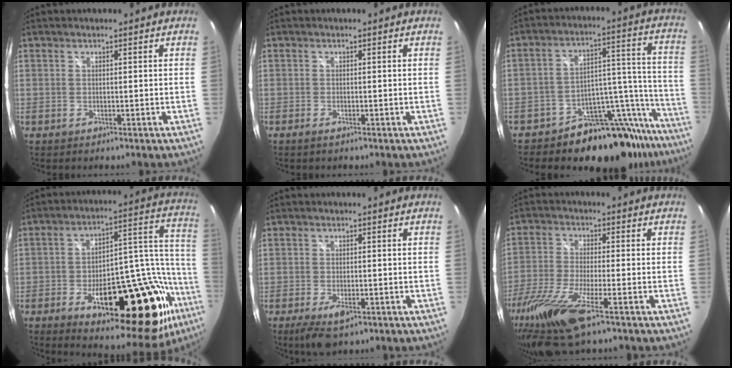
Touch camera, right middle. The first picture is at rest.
{"total": 0.9, "force": [-0.7, 0.1, 0.6], "torque": [-0.013, -0.003, -0.014]}
{"total": 19.4, "force": [-16.8, 8.4, 4.7], "torque": [-0.043, 0.069, -0.237]}
{"total": 32.4, "force": [-14.7, 12.4, 26.1], "torque": [-0.358, 0.031, -0.204]}
{"total": 5.3, "force": [-2.9, 2.0, 3.9], "torque": [-0.087, -0.017, -0.050]}
{"total": 15.5, "force": [-9.6, 2.8, 11.8], "torque": [-0.261, -0.058, -0.182]}